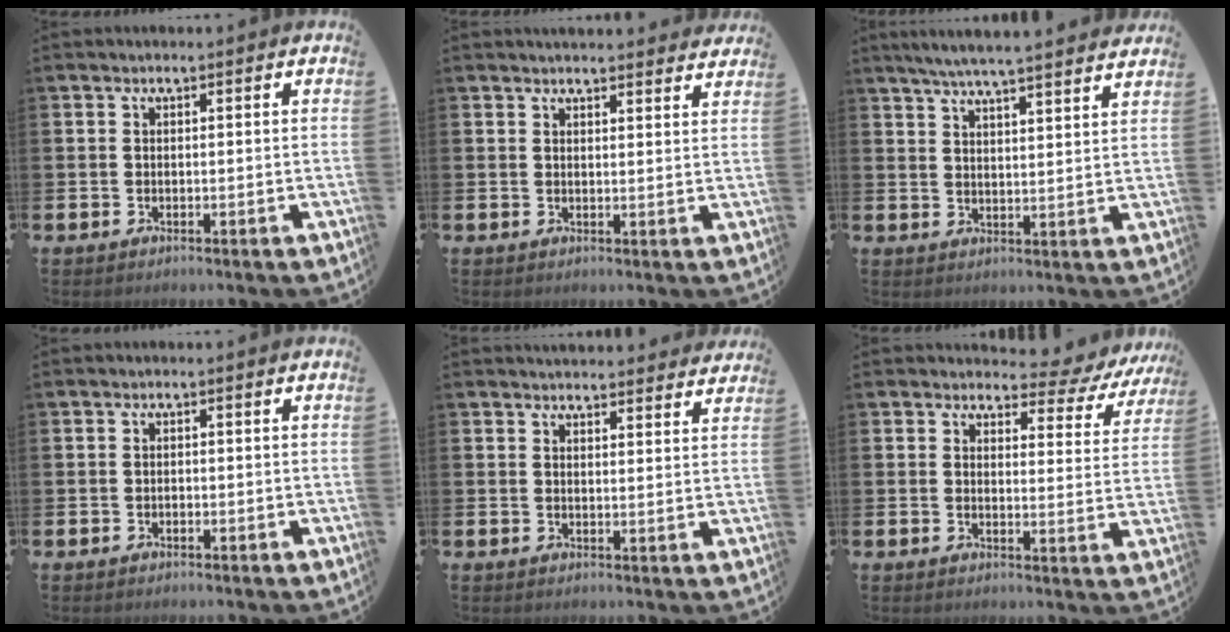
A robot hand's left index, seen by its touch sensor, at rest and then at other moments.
{"total": 2.8, "force": [2.8, 0.2, 0.0], "torque": [-0.004, -0.015, 0.052]}
{"total": 5.9, "force": [5.6, -0.4, 1.7], "torque": [-0.048, -0.029, 0.098]}
{"total": 0.5, "force": [-0.3, 0.4, 0.1], "torque": [-0.004, 0.001, -0.008]}
{"total": 3.6, "force": [3.5, 0.4, 0.0], "torque": [0.002, -0.023, 0.063]}
{"total": 3.9, "force": [3.5, 1.5, 0.8], "torque": [-0.015, -0.032, 0.051]}